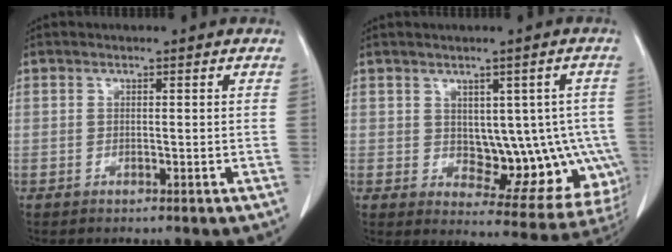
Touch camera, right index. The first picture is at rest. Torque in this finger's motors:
{"motor_torque": [0.19, 0.23, 0.11, 0.00]}